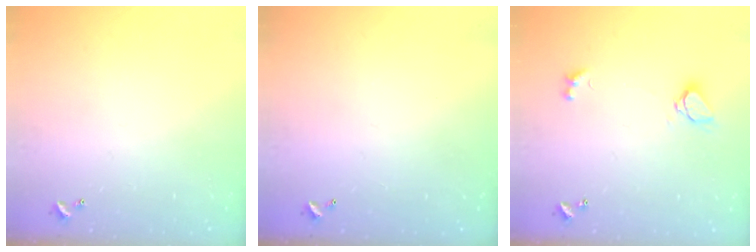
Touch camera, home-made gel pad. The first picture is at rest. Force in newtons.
{"total": 2.8, "press": 2.8, "slide": 0.1}
{"total": 2.1, "press": 2.0, "slide": 0.5}